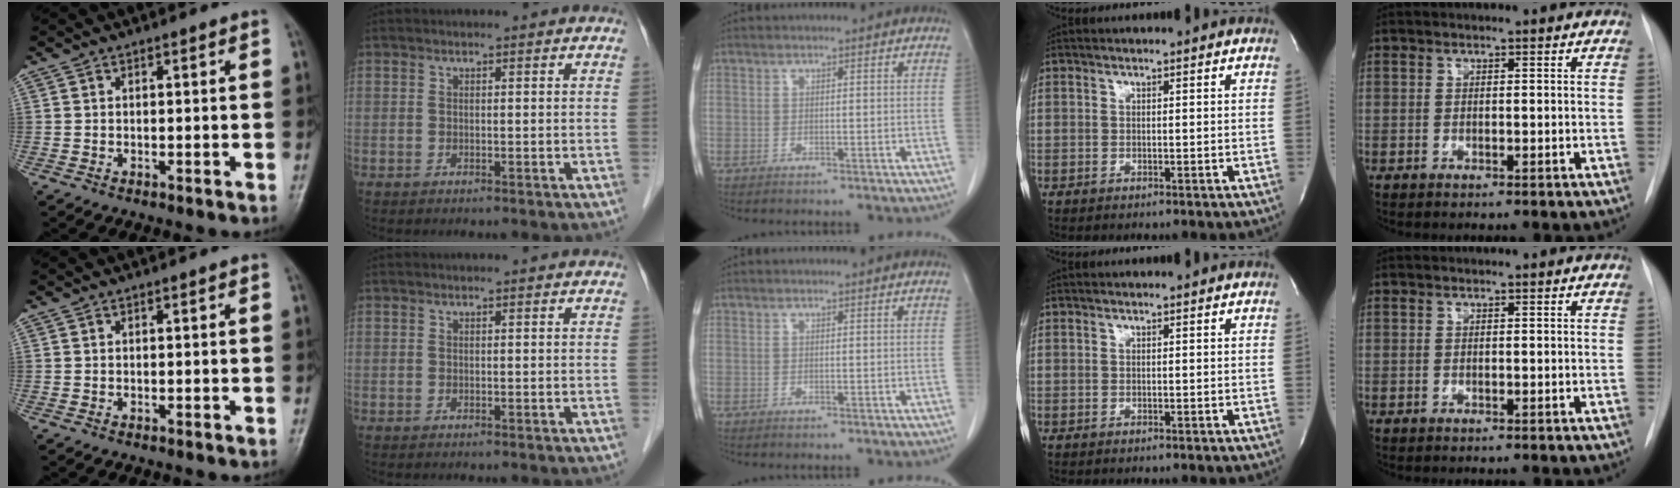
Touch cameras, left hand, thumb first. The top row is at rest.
{}